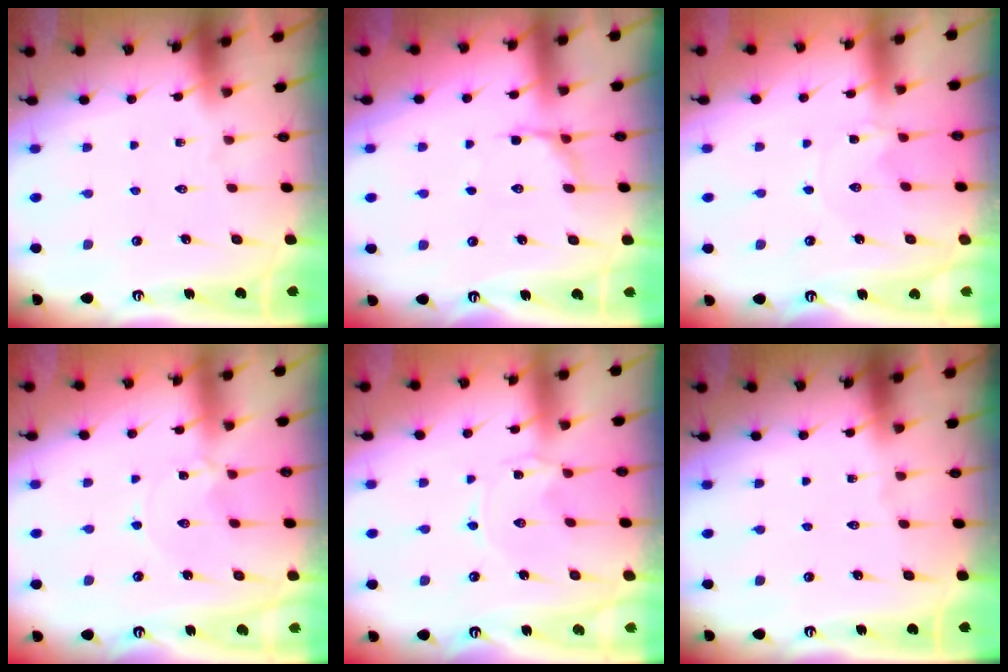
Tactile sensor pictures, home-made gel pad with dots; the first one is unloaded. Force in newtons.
{"total": 5.7, "press": 5.3, "slide": 2.1}
{"total": 0.0}
{"total": 0.6, "press": 0.5, "slide": 0.2}
{"total": 0.0}
{"total": 0.0}